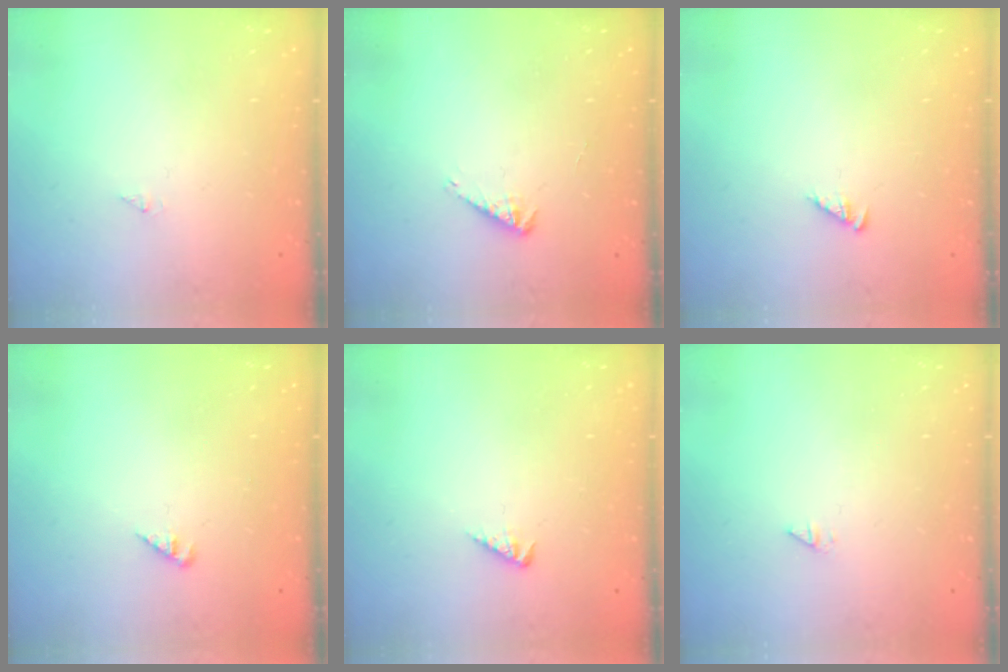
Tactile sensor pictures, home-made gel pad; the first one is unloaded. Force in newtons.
{"total": 2.2, "press": 2.1, "slide": 0.5}
{"total": 2.0, "press": 2.0, "slide": 0.2}
{"total": 3.0, "press": 2.9, "slide": 0.3}
{"total": 2.1, "press": 2.1, "slide": 0.4}
{"total": 0.0}